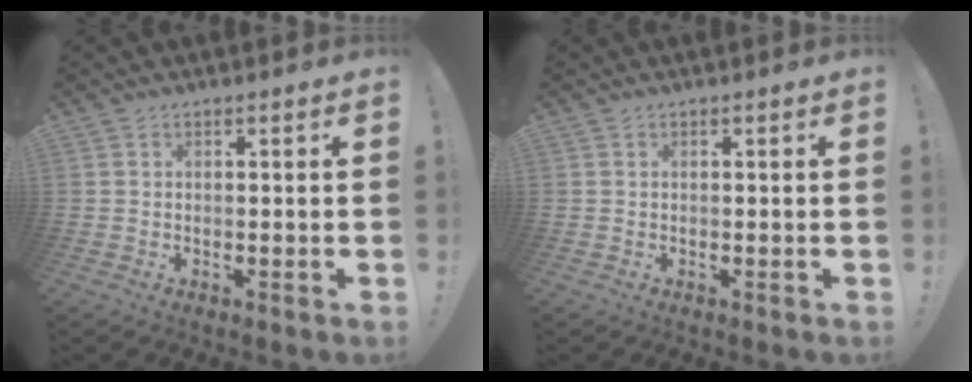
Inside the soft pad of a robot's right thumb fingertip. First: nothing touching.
{"total": 0.0}